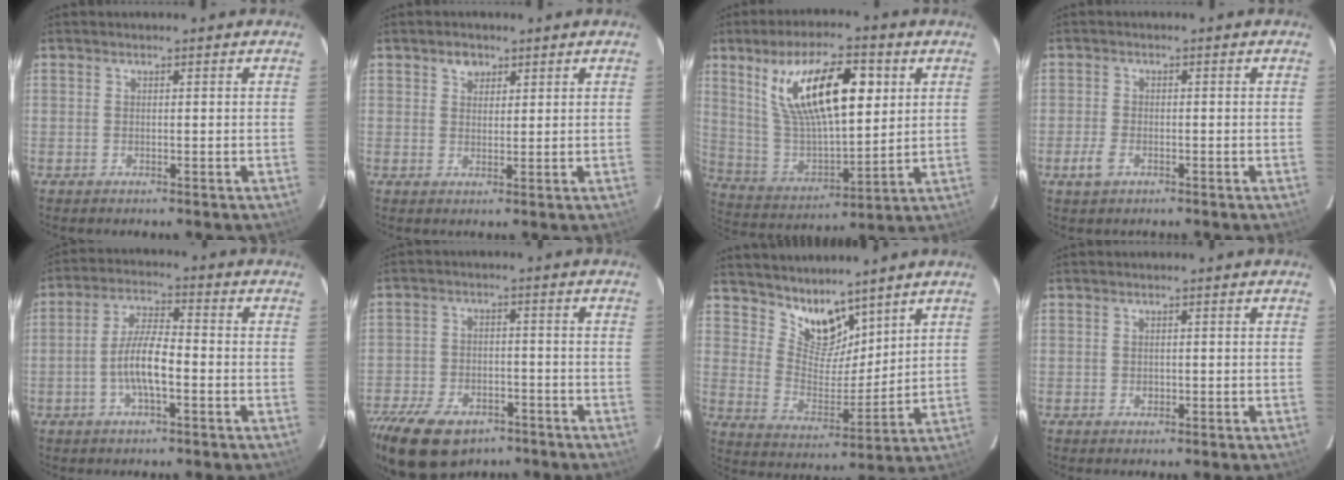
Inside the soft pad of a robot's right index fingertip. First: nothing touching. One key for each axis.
{"total": 2.7, "fx": 1.6, "fy": 2.0, "fz": 0.9, "tx": -0.009, "ty": 0.008, "tz": 0.028}
{"total": 19.5, "fx": 7.4, "fy": 7.4, "fz": 16.4, "tx": -0.291, "ty": 0.009, "tz": 0.148}
{"total": 3.4, "fx": -1.7, "fy": 1.9, "fz": 2.2, "tx": -0.056, "ty": -0.001, "tz": -0.034}
{"total": 7.8, "fx": -2.5, "fy": 1.9, "fz": 7.1, "tx": -0.144, "ty": 0.007, "tz": -0.047}
{"total": 19.5, "fx": -12.7, "fy": 10.9, "fz": 10.0, "tx": -0.241, "ty": -0.025, "tz": -0.201}
{"total": 9.8, "fx": 8.1, "fy": 4.5, "fz": 3.3, "tx": -0.057, "ty": -0.001, "tz": 0.159}
{"total": 1.0, "fx": -0.2, "fy": 0.8, "fz": 0.4, "tx": -0.005, "ty": 0.001, "tz": -0.003}